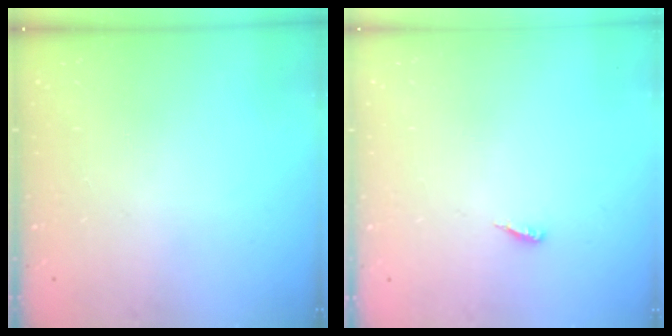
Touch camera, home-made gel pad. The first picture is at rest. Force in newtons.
{"total": 3.0, "press": 3.0, "slide": 0.2}